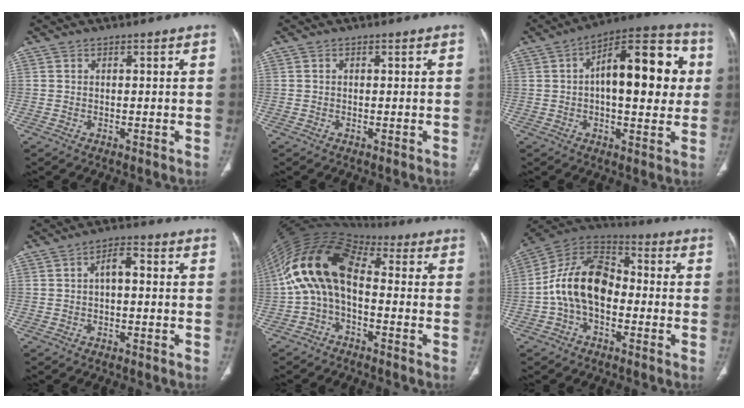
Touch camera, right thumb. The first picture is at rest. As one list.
[{"total": 0.0}, {"total": 19.5, "force": [2.8, 8.5, 17.3], "torque": [-0.212, 0.030, 0.032]}, {"total": 4.1, "force": [0.3, 2.0, 3.6], "torque": [-0.052, 0.018, -0.002]}, {"total": 14.5, "force": [-0.2, 8.4, 11.8], "torque": [-0.220, 0.052, -0.018]}, {"total": 14.7, "force": [-2.3, 9.5, 10.9], "torque": [-0.185, 0.044, -0.053]}]